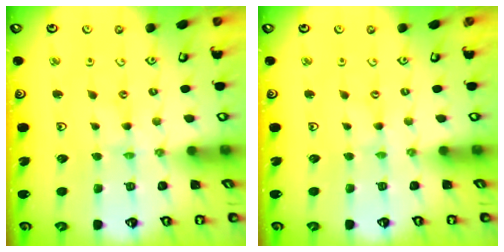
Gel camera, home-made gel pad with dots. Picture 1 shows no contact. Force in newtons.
{"total": 0.0}